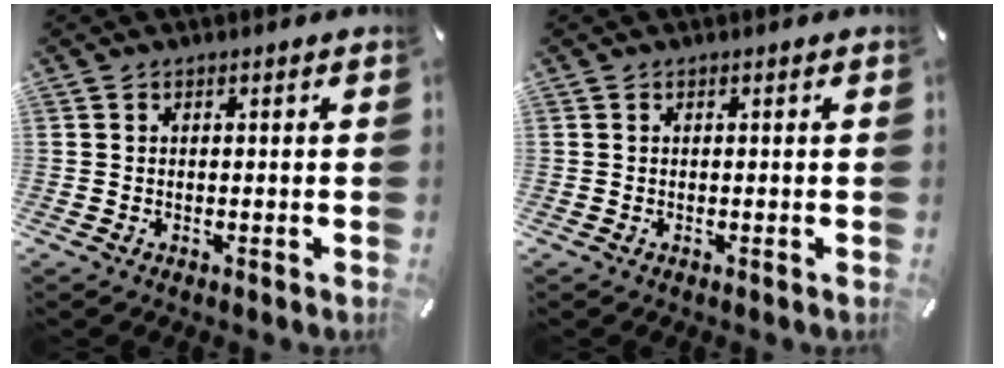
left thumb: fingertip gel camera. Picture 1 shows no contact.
{"total": 0.0}